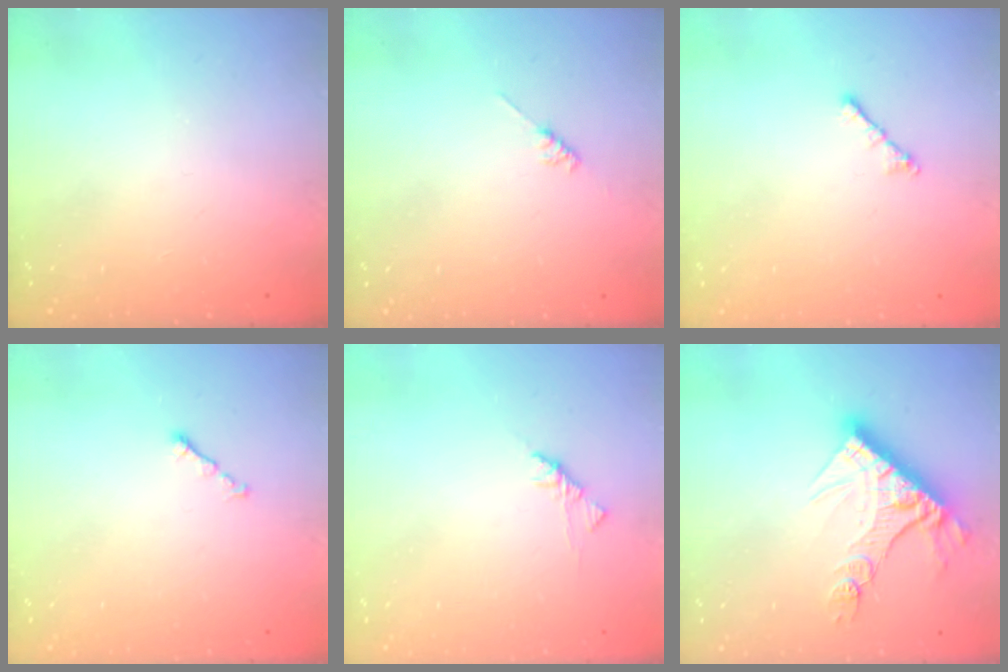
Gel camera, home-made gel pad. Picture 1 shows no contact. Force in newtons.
{"total": 1.8, "press": 1.7, "slide": 0.3}
{"total": 2.1, "press": 2.0, "slide": 0.6}
{"total": 0.8, "press": 0.6, "slide": 0.4}
{"total": 1.9, "press": 1.7, "slide": 0.6}
{"total": 14.4, "press": 14.4, "slide": 1.1}